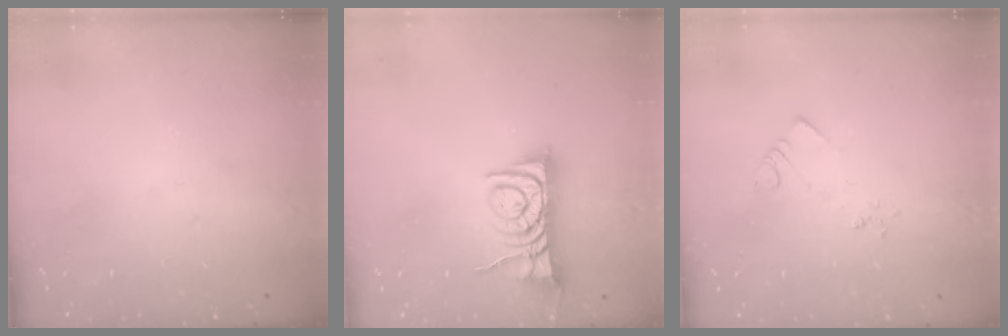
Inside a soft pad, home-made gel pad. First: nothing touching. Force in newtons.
{"total": 9.1, "press": 9.1, "slide": 0.5}
{"total": 2.4, "press": 2.4, "slide": 0.4}